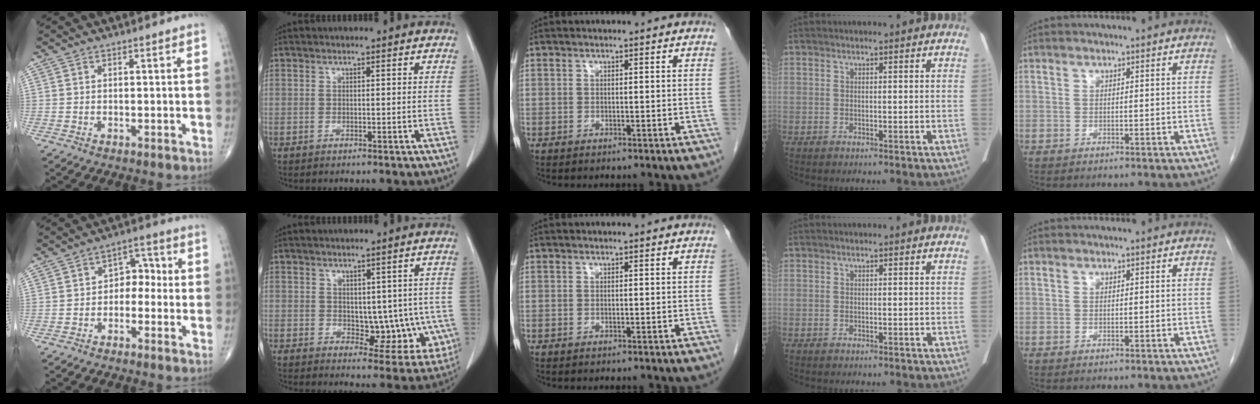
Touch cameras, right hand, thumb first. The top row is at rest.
{"thumb": {"total": 5.2, "force": [-1.2, 3.8, 3.4], "torque": [-0.020, 0.033, -0.034]}, "index": {"total": 8.1, "force": [-0.4, 4.8, 6.6], "torque": [-0.058, 0.005, 0.010]}}